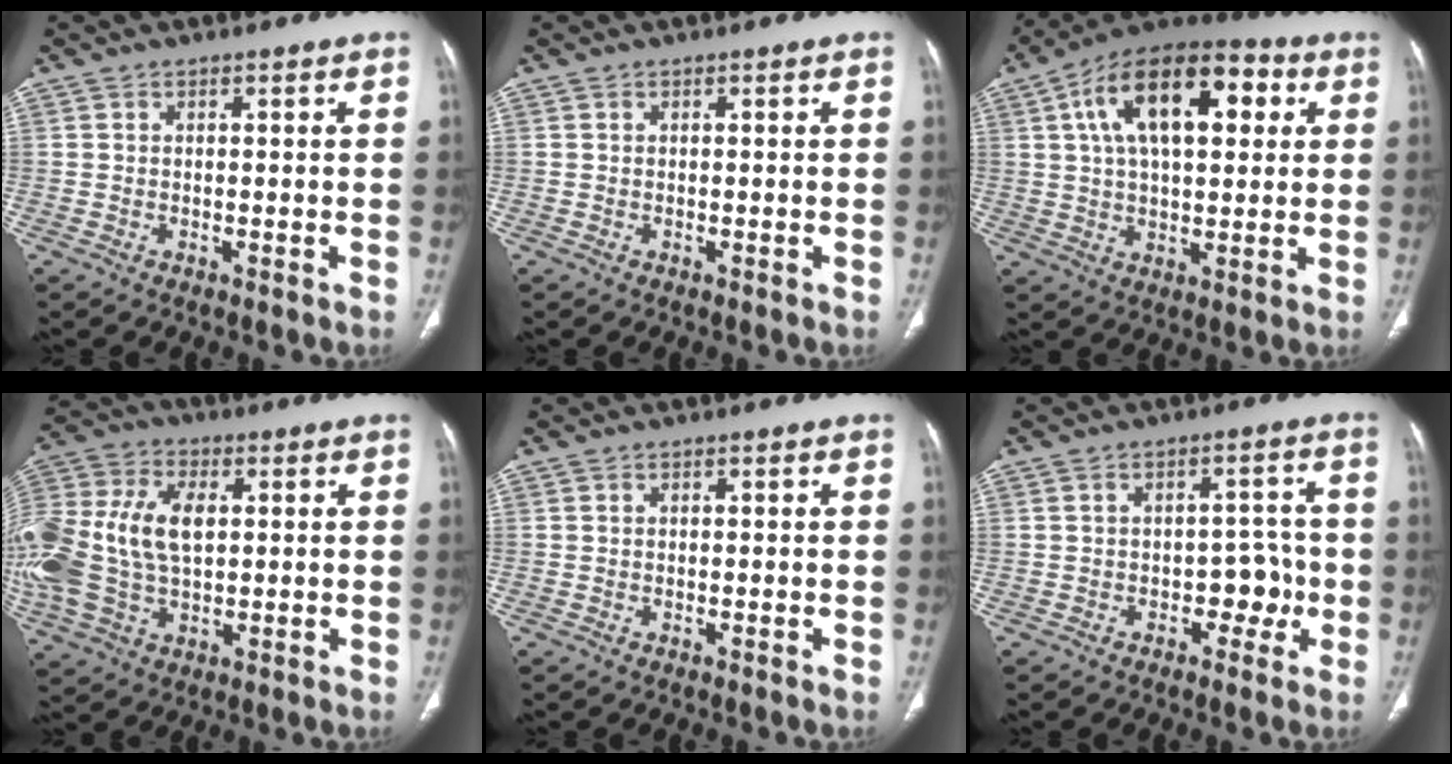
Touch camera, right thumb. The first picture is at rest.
{"total": 0.0}
{"total": 20.2, "force": [5.8, 10.3, 16.3], "torque": [-0.244, 0.018, 0.084]}
{"total": 21.9, "force": [1.6, 13.9, 16.9], "torque": [-0.407, 0.013, 0.035]}
{"total": 0.0}
{"total": 5.1, "force": [-1.5, 3.5, 3.4], "torque": [-0.017, 0.026, -0.021]}